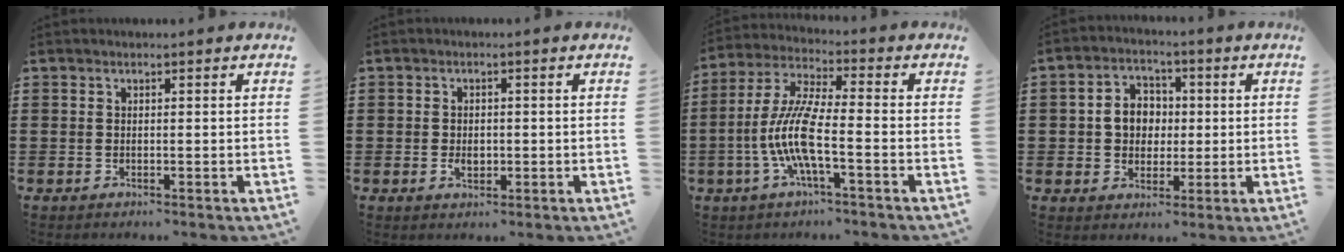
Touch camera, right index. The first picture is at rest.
{"total": 1.9, "force": [-0.3, 1.3, 1.4], "torque": [-0.026, 0.004, -0.006]}
{"total": 9.3, "force": [-2.9, 1.8, 8.6], "torque": [-0.201, -0.016, -0.065]}
{"total": 5.6, "force": [0.1, 5.0, 2.6], "torque": [-0.059, 0.014, -0.004]}